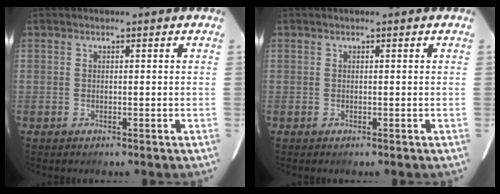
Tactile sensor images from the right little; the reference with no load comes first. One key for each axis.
{"total": 0.0}